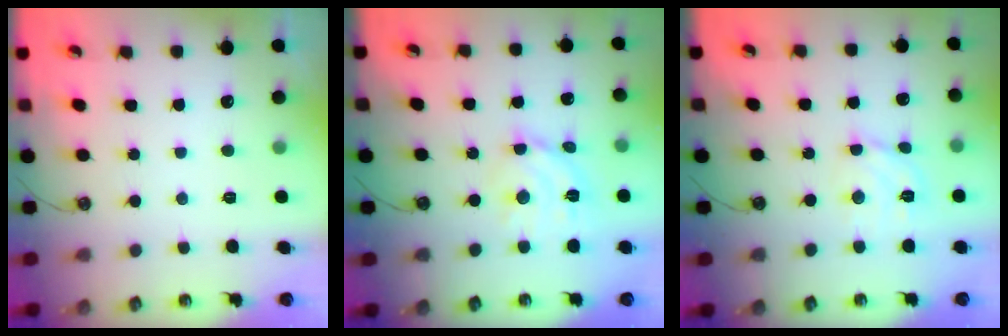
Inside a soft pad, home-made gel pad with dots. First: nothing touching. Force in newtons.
{"total": 11.5, "press": 11.5, "slide": 0.9}
{"total": 7.6, "press": 7.6, "slide": 0.6}